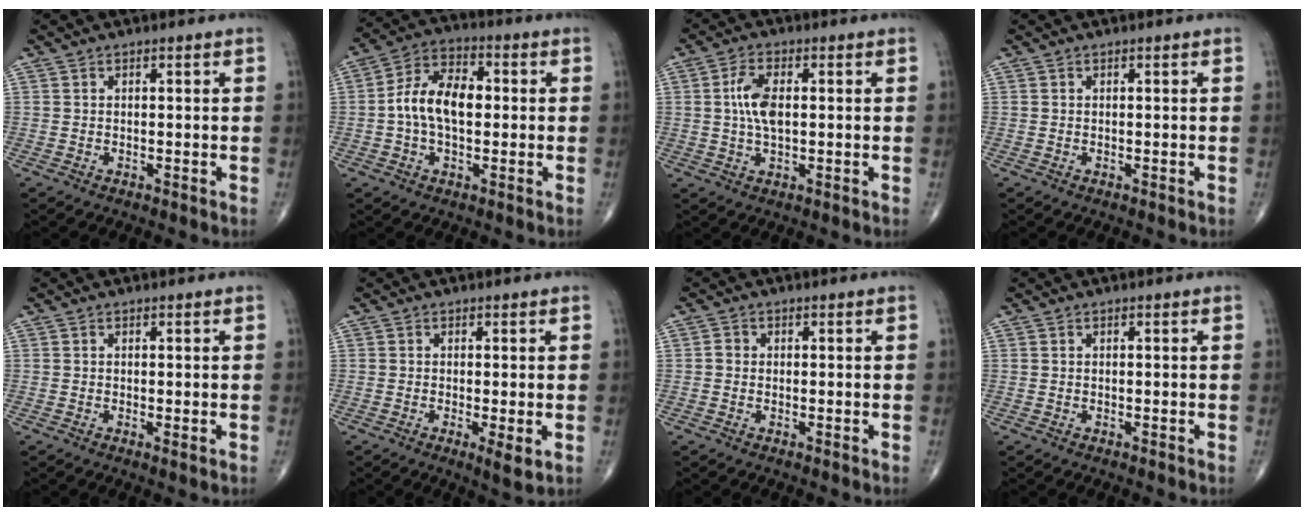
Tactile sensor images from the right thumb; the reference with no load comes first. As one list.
[{"total": 10.8, "force": [-0.1, 6.5, 8.6], "torque": [-0.155, 0.028, -0.010]}, {"total": 6.3, "force": [0.6, 3.0, 5.5], "torque": [-0.114, 0.005, 0.008]}, {"total": 0.0}, {"total": 0.8, "force": [0.0, 0.1, 0.8], "torque": [-0.016, -0.004, -0.001]}, {"total": 3.4, "force": [-0.7, 0.7, 3.3], "torque": [-0.060, -0.014, -0.013]}, {"total": 1.3, "force": [-0.1, 1.1, 0.5], "torque": [-0.003, 0.003, -0.005]}, {"total": 0.0}]